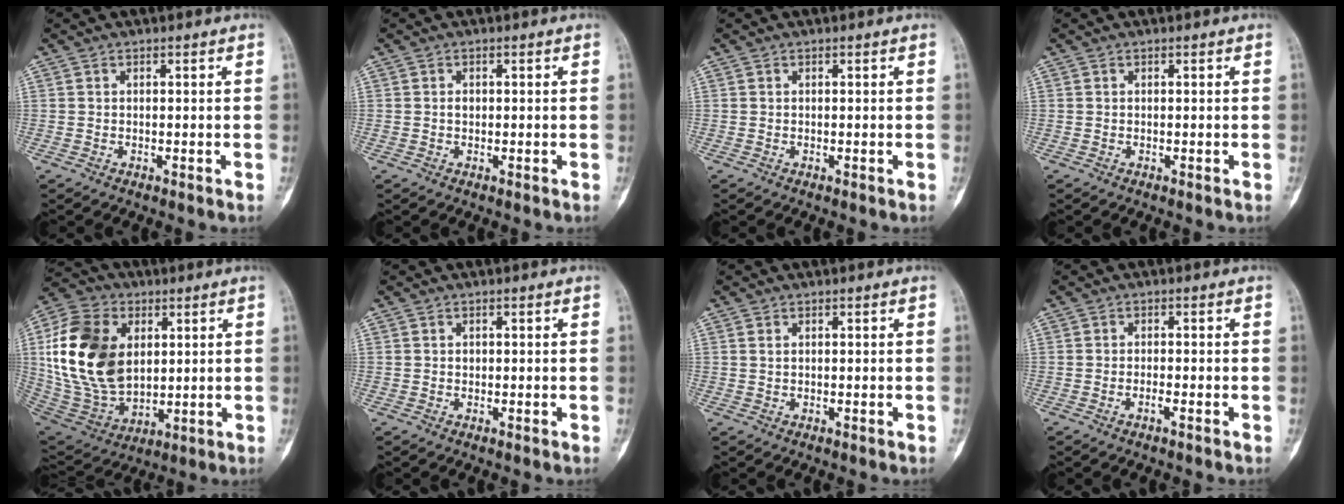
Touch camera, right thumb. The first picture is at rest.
{"total": 0.9, "force": [0.1, 0.7, 0.6], "torque": [-0.008, 0.003, 0.001]}
{"total": 0.0}
{"total": 0.0}
{"total": 21.9, "force": [4.0, 14.9, 15.6], "torque": [-0.300, -0.012, 0.085]}
{"total": 0.5, "force": [0.1, 0.5, 0.2], "torque": [0.001, 0.003, 0.002]}
{"total": 0.6, "force": [0.3, 0.4, 0.4], "torque": [-0.010, 0.006, 0.007]}
{"total": 1.4, "force": [-0.8, 0.3, 1.1], "torque": [-0.025, 0.006, -0.014]}